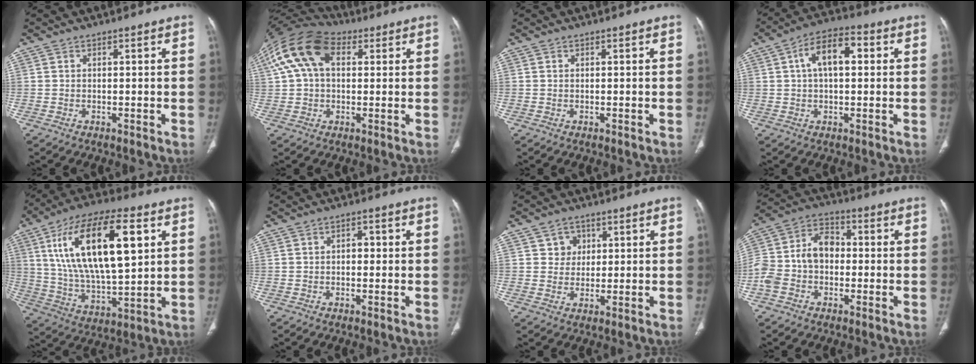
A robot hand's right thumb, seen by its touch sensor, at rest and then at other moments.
{"total": 15.3, "force": [4.6, 9.6, 11.0], "torque": [-0.218, 0.037, 0.077]}
{"total": 0.0}
{"total": 9.9, "force": [2.2, 5.1, 8.2], "torque": [-0.134, 0.024, 0.029]}
{"total": 24.4, "force": [7.7, 9.8, 21.0], "torque": [-0.370, -0.014, 0.135]}
{"total": 2.2, "force": [0.2, 1.4, 1.7], "torque": [-0.021, 0.009, 0.001]}
{"total": 3.9, "force": [1.5, 3.5, 0.9], "torque": [0.009, -0.005, 0.023]}
{"total": 11.9, "force": [-1.4, 8.5, 8.1], "torque": [-0.153, 0.043, -0.039]}